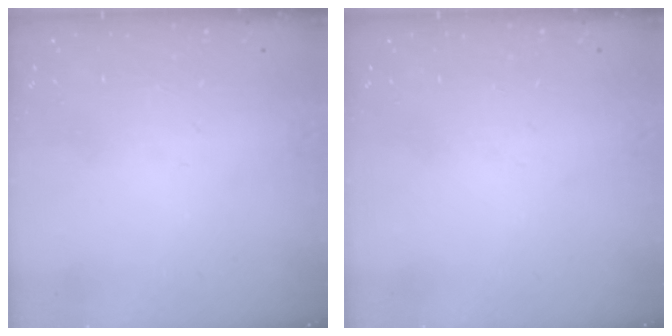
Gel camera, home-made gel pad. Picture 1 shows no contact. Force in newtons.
{"total": 0.0}